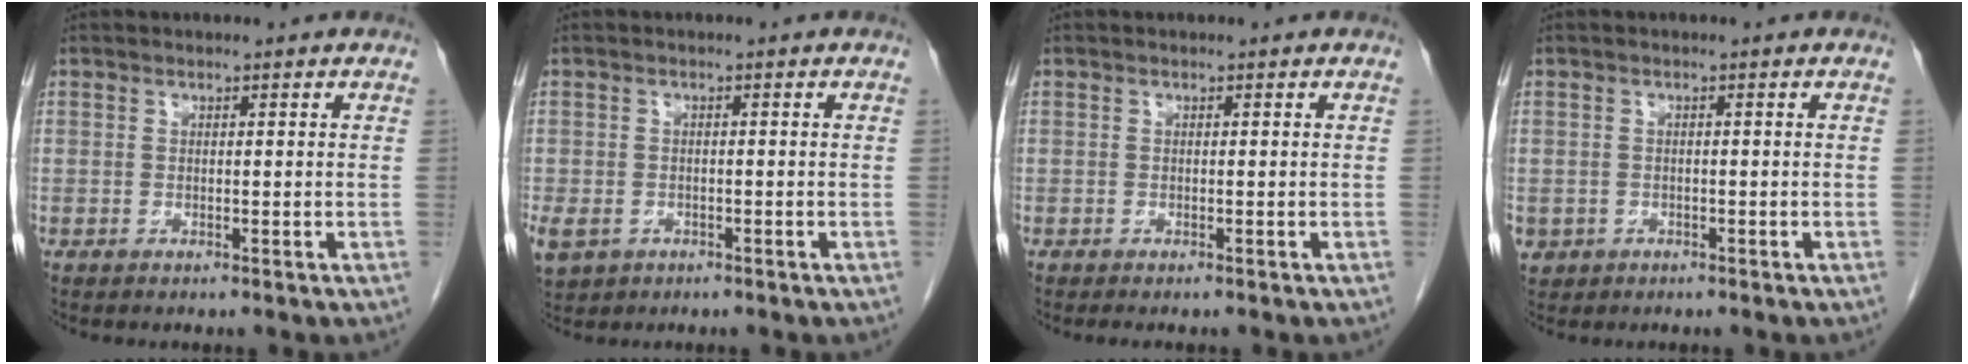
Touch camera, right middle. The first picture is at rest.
{"total": 8.1, "force": [-3.8, 6.4, 3.3], "torque": [-0.101, -0.007, -0.053]}
{"total": 1.3, "force": [-1.1, 0.2, 0.6], "torque": [-0.013, -0.007, -0.013]}
{"total": 2.5, "force": [-1.1, 2.2, 0.3], "torque": [-0.005, 0.004, -0.015]}